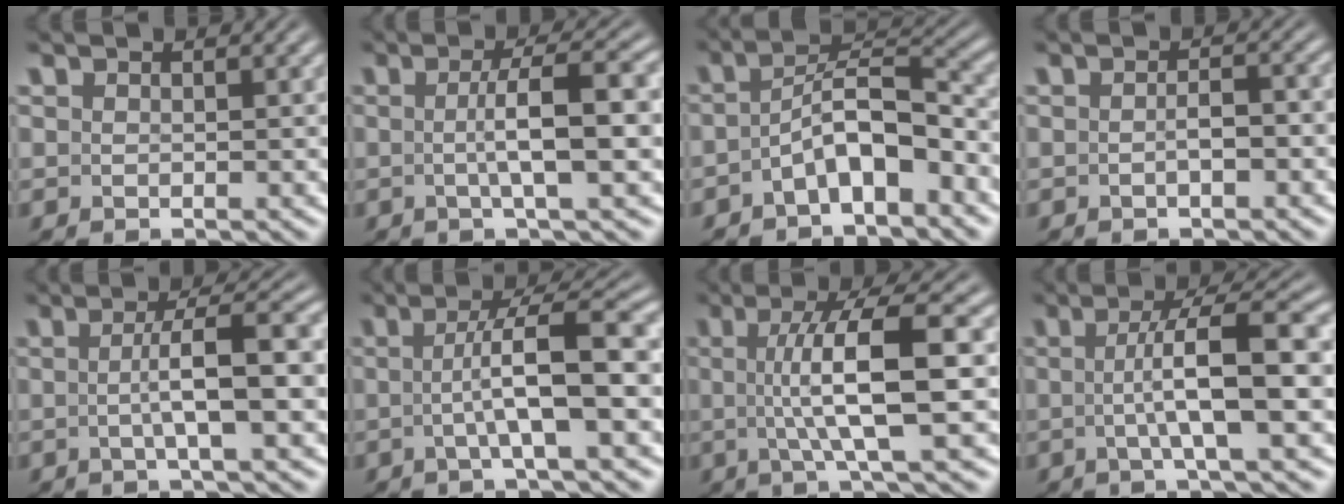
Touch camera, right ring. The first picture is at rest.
{"total": 4.1, "force": [-0.3, -0.3, 4.0], "torque": [-0.062, 0.003, -0.006]}
{"total": 5.1, "force": [-2.6, 2.4, 3.6], "torque": [-0.064, -0.012, -0.040]}
{"total": 1.5, "force": [-0.8, 0.3, 1.2], "torque": [-0.016, 0.002, -0.017]}
{"total": 4.3, "force": [-0.6, -0.2, 4.3], "torque": [-0.063, 0.005, -0.010]}
{"total": 5.8, "force": [-0.9, 0.5, 5.7], "torque": [-0.084, 0.006, -0.013]}
{"total": 6.3, "force": [0.3, 0.5, 6.3], "torque": [-0.110, 0.000, 0.007]}
{"total": 5.5, "force": [-0.5, 0.1, 5.5], "torque": [-0.082, 0.005, -0.007]}